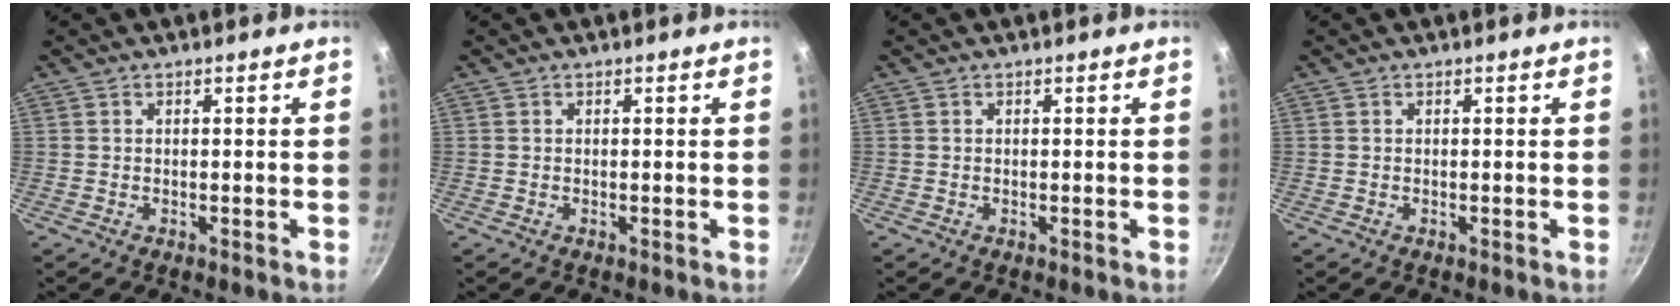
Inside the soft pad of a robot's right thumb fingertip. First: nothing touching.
{"total": 0.0}
{"total": 0.0}
{"total": 0.0}